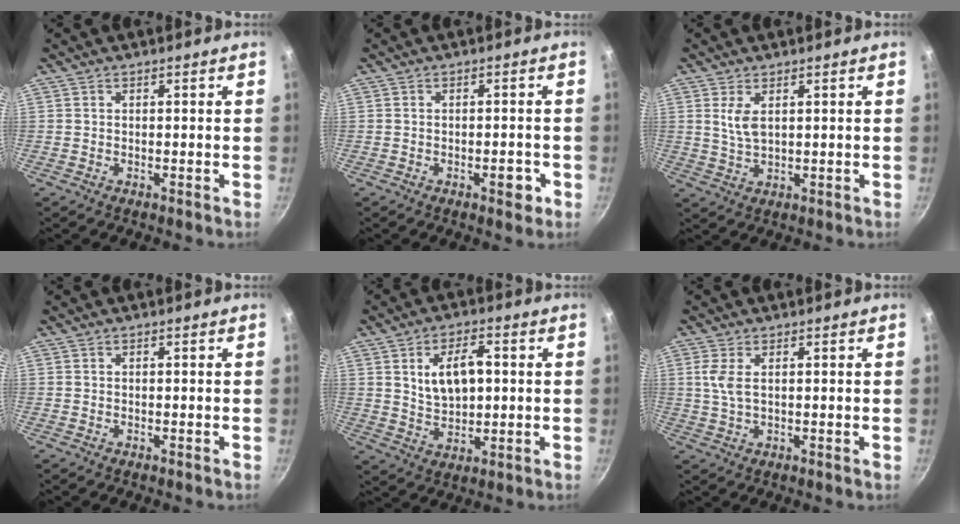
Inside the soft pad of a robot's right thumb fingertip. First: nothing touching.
{"total": 3.2, "force": [-1.4, 1.4, 2.5], "torque": [-0.021, 0.013, -0.016]}
{"total": 4.2, "force": [1.5, 2.1, 3.4], "torque": [-0.065, -0.012, 0.033]}
{"total": 0.0}
{"total": 9.6, "force": [1.8, 5.6, 7.6], "torque": [-0.114, -0.004, 0.039]}
{"total": 3.6, "force": [1.0, 1.5, 3.1], "torque": [-0.069, -0.002, 0.022]}